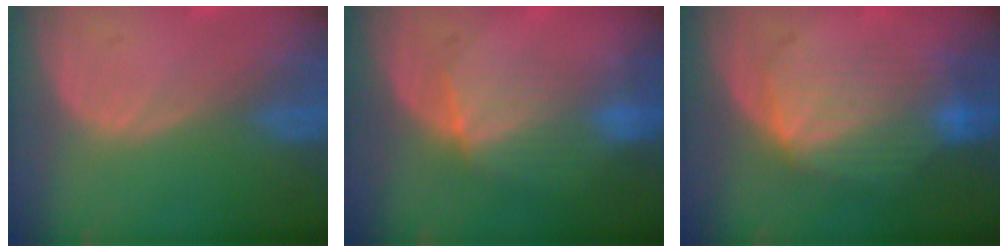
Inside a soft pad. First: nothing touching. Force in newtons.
{"total": 4.9, "press": 4.7, "slide": 1.2}
{"total": 7.9, "press": 7.5, "slide": 2.3}